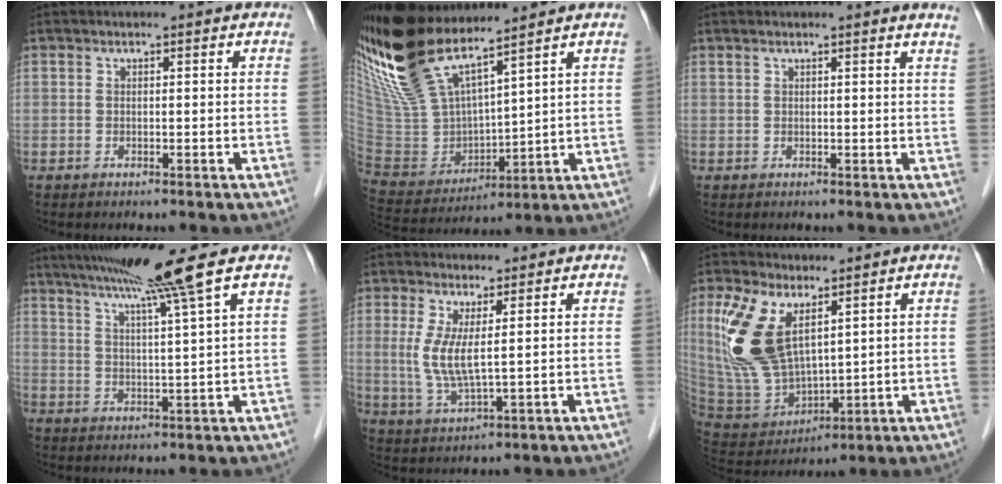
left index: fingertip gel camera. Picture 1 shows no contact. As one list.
[{"total": 17.8, "force": [14.0, 3.9, 10.3], "torque": [-0.227, 0.000, 0.284]}, {"total": 2.3, "force": [2.0, -0.4, 0.9], "torque": [-0.017, -0.005, 0.020]}, {"total": 10.4, "force": [7.1, -3.0, 7.1], "torque": [-0.114, 0.003, 0.111]}, {"total": 4.3, "force": [0.7, 0.9, 4.1], "torque": [-0.092, -0.008, 0.021]}, {"total": 12.7, "force": [5.0, 5.8, 10.1], "torque": [-0.235, 0.003, 0.114]}]